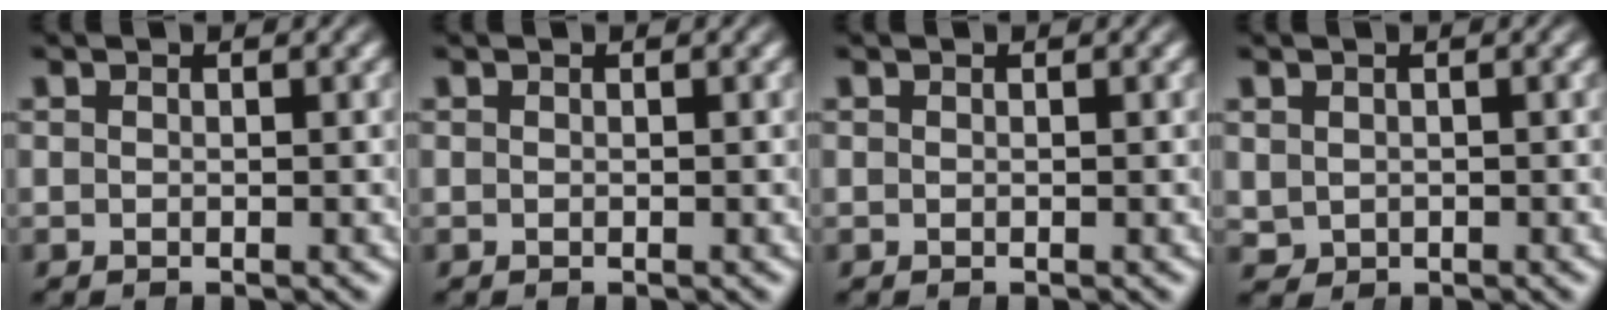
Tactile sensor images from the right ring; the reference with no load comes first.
{"total": 0.0}
{"total": 0.0}
{"total": 1.3, "force": [0.2, 1.3, 0.2], "torque": [-0.022, -0.016, 0.016]}